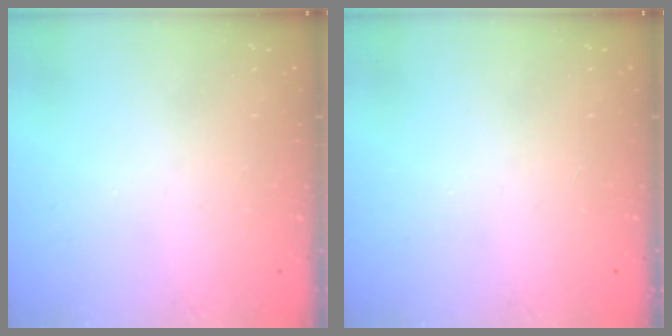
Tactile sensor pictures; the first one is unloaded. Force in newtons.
{"total": 0.0}